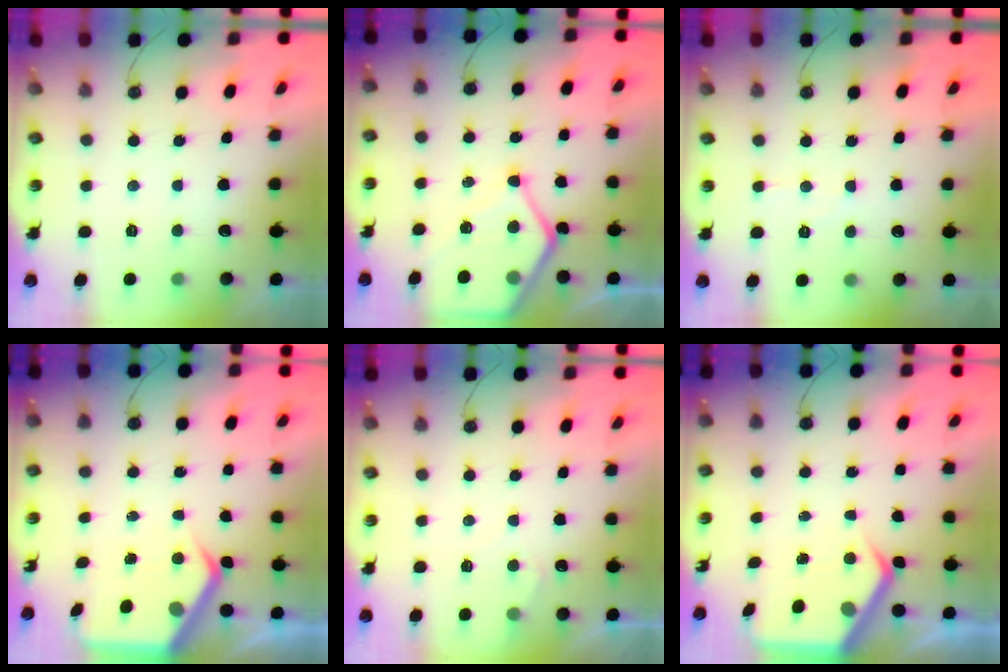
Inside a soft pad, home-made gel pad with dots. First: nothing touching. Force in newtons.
{"total": 10.9, "press": 10.9, "slide": 0.8}
{"total": 5.2, "press": 5.2, "slide": 0.8}
{"total": 6.2, "press": 6.2, "slide": 0.5}
{"total": 3.6, "press": 3.5, "slide": 0.4}
{"total": 6.2, "press": 6.2, "slide": 0.5}